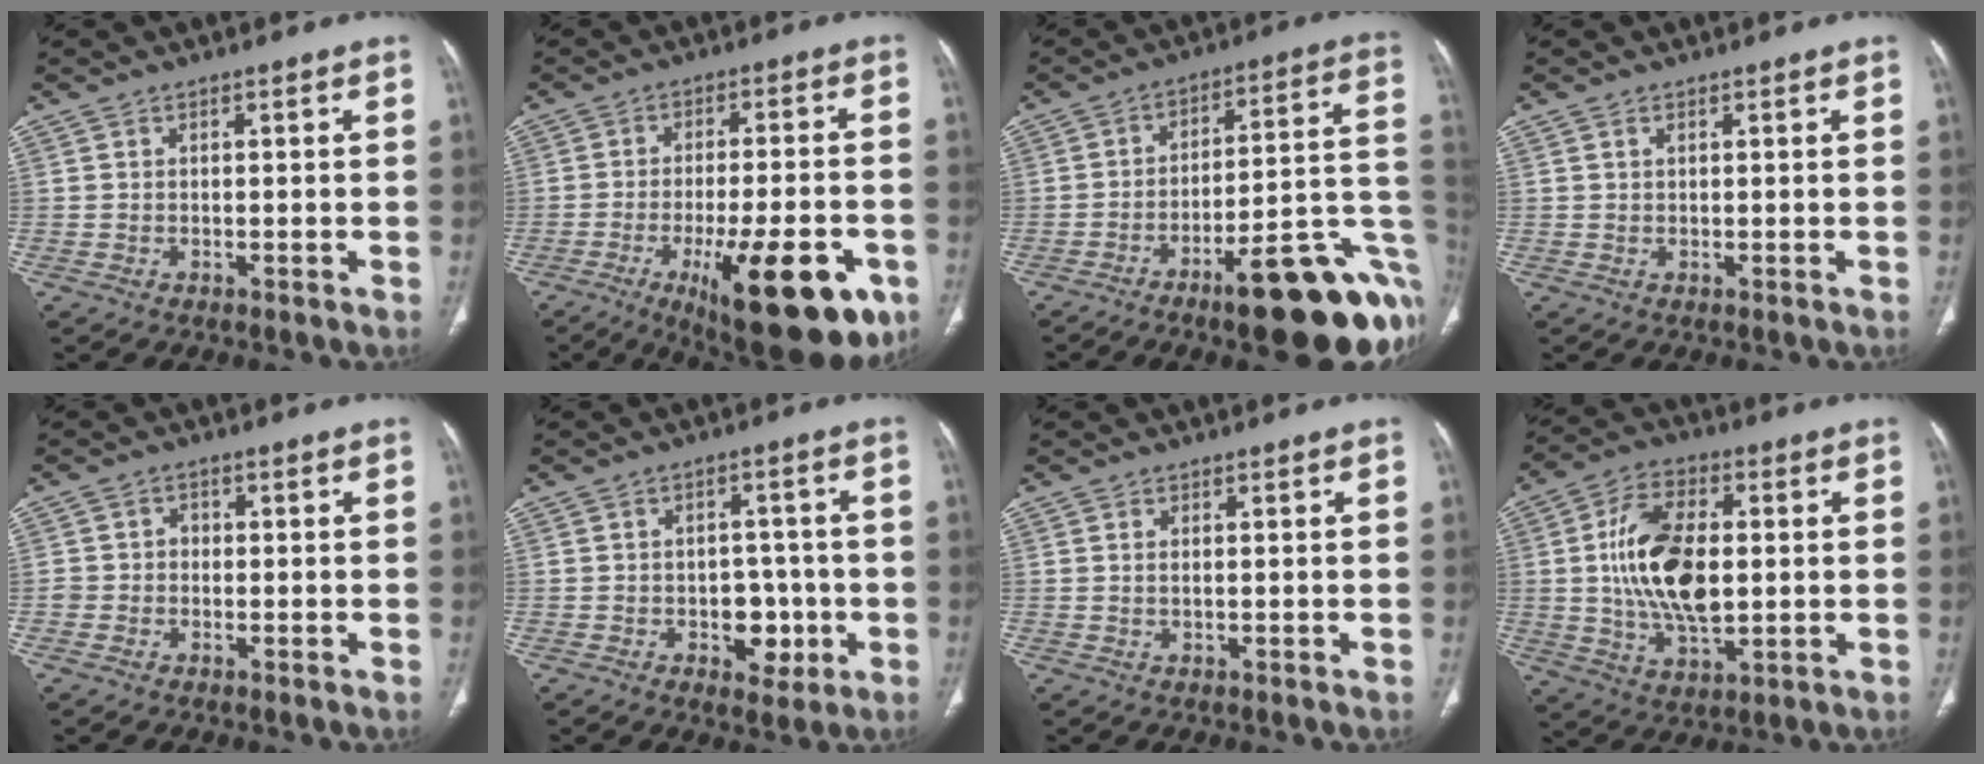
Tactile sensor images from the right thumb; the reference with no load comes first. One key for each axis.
{"total": 21.4, "fx": -9.3, "fy": 7.2, "fz": 17.9, "tx": -0.208, "ty": 0.024, "tz": -0.121}
{"total": 24.1, "fx": -10.5, "fy": 6.4, "fz": 20.7, "tx": -0.183, "ty": 0.070, "tz": -0.143}
{"total": 0.8, "fx": 0.4, "fy": 0.4, "fz": 0.5, "tx": -0.011, "ty": 0.001, "tz": 0.009}
{"total": 2.5, "fx": -0.6, "fy": 2.4, "fz": 0.7, "tx": 0.003, "ty": 0.015, "tz": -0.014}
{"total": 7.0, "fx": -1.9, "fy": 5.0, "fz": 4.6, "tx": -0.023, "ty": 0.015, "tz": -0.018}
{"total": 0.8, "fx": 0.2, "fy": 0.3, "fz": 0.7, "tx": -0.019, "ty": 0.001, "tz": 0.006}
{"total": 16.5, "fx": 1.0, "fy": 8.9, "fz": 13.8, "tx": -0.248, "ty": 0.001, "tz": 0.020}